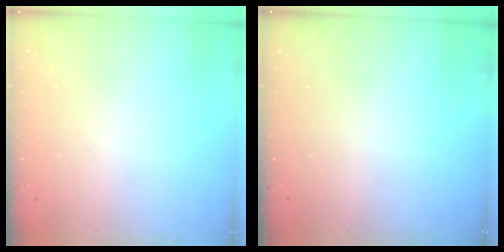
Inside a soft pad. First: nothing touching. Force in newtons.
{"total": 0.0}